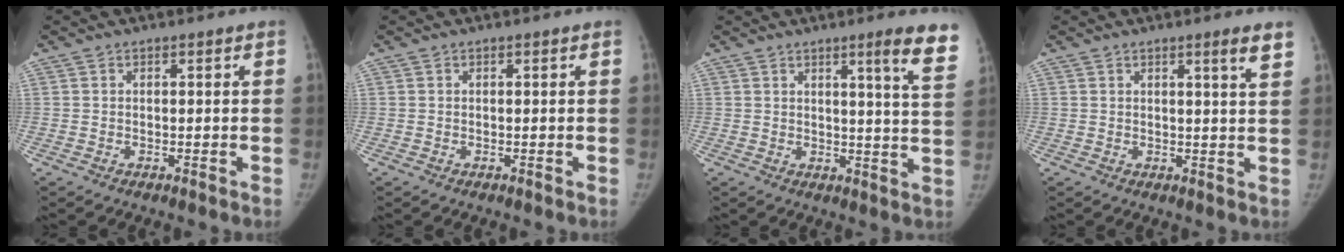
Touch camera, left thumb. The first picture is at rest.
{"total": 0.0}
{"total": 9.3, "force": [6.1, -0.2, 7.0], "torque": [-0.079, -0.035, 0.063]}
{"total": 3.7, "force": [2.3, -0.2, 2.8], "torque": [-0.041, -0.018, 0.033]}